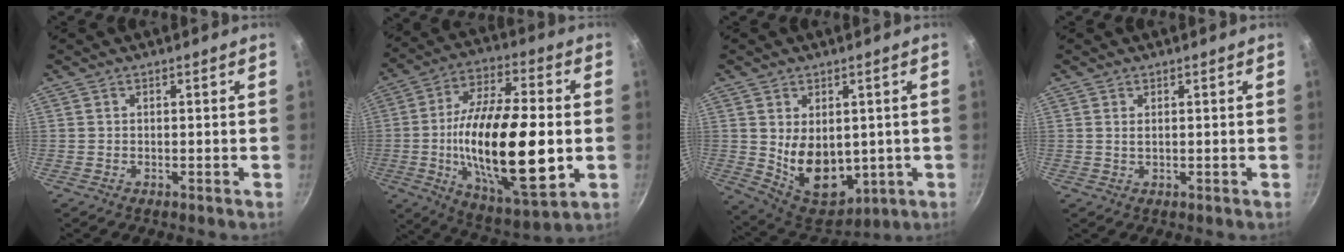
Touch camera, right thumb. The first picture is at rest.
{"total": 26.4, "force": [-2.6, 10.2, 24.2], "torque": [-0.418, 0.003, -0.045]}
{"total": 13.4, "force": [0.2, 9.2, 9.8], "torque": [-0.125, -0.032, 0.034]}
{"total": 1.1, "force": [0.4, 0.5, 0.9], "torque": [-0.015, 0.001, 0.007]}